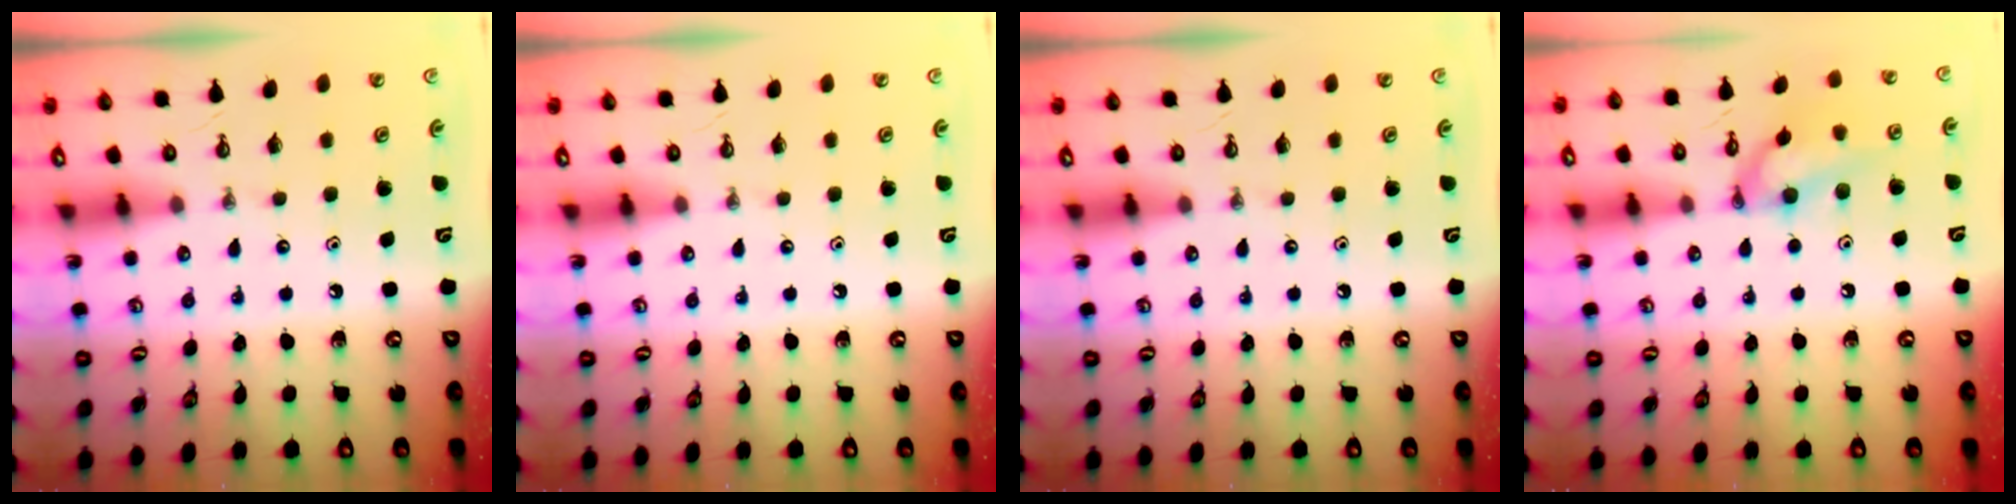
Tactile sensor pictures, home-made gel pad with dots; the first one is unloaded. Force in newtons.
{"total": 0.0}
{"total": 0.0}
{"total": 12.3, "press": 12.3, "slide": 0.5}